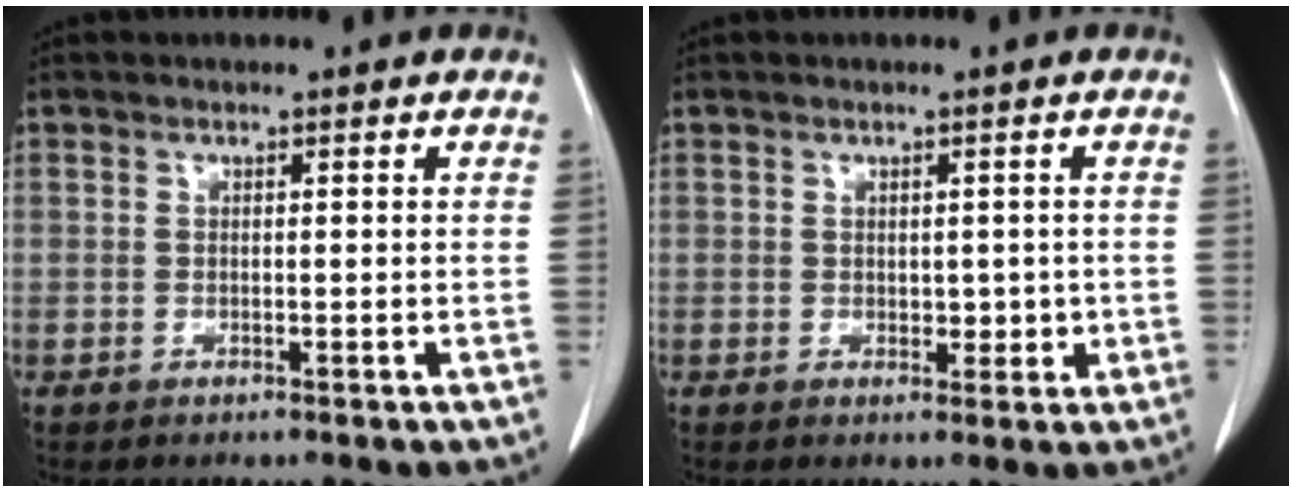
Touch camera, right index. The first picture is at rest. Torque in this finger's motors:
{"motor_torque": [0.12, 0.03, 0.02, 0.02]}